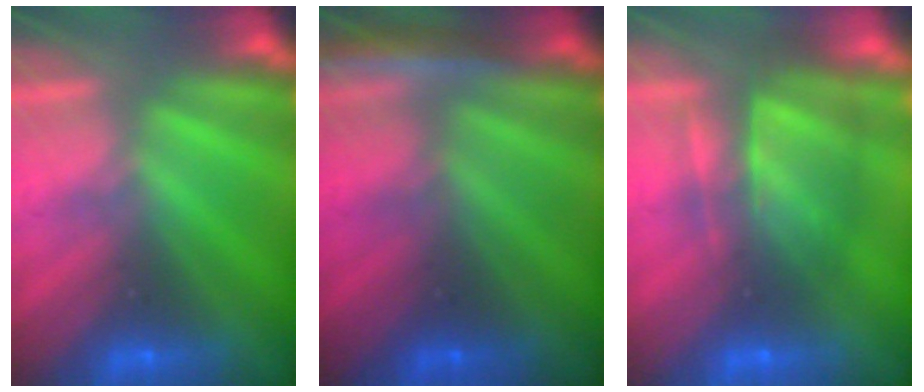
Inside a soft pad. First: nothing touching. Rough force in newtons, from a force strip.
{"total": 2.0}
{"total": 6.9}